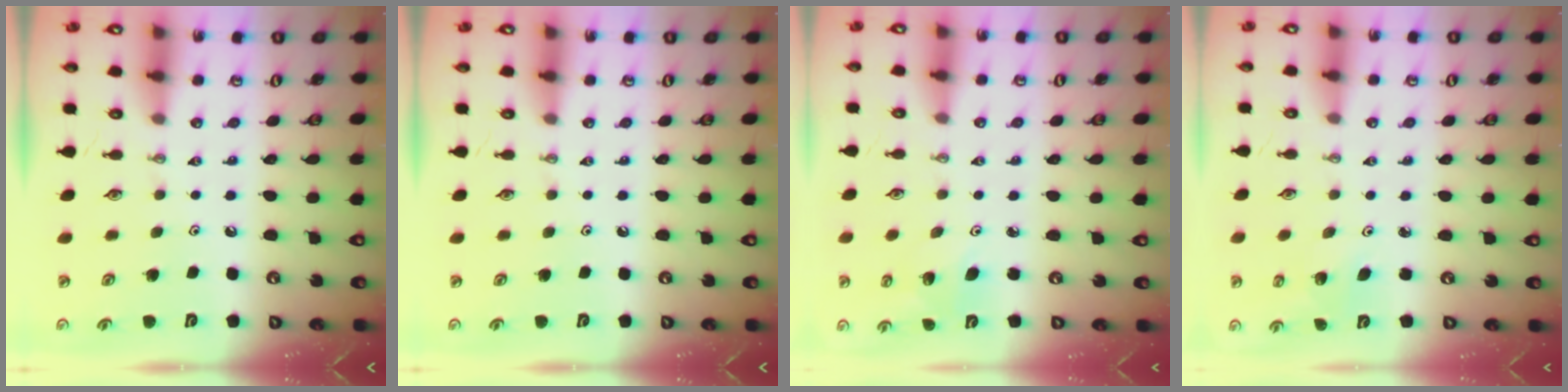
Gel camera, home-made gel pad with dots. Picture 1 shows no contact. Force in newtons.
{"total": 0.0}
{"total": 3.1, "press": 2.1, "slide": 2.3}
{"total": 1.9, "press": 1.9, "slide": 0.1}